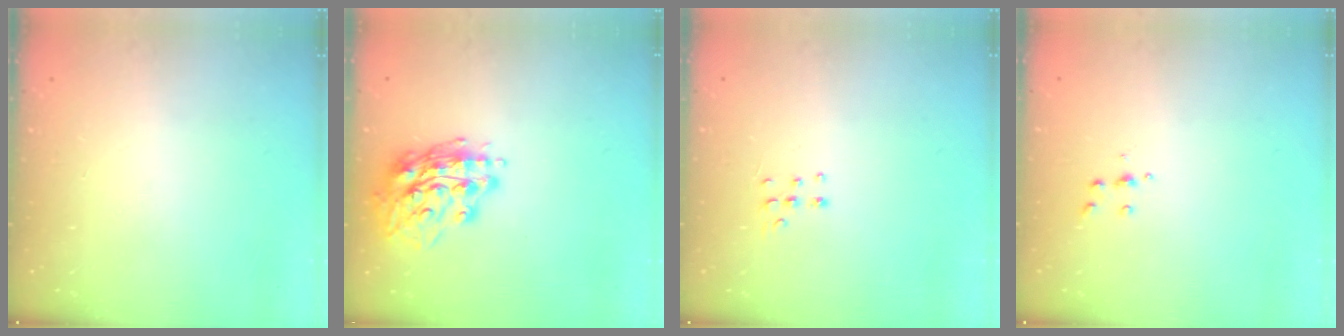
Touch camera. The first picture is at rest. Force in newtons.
{"total": 16.0, "press": 16.0, "slide": 1.4}
{"total": 5.9, "press": 5.8, "slide": 0.7}
{"total": 3.9, "press": 3.8, "slide": 0.4}